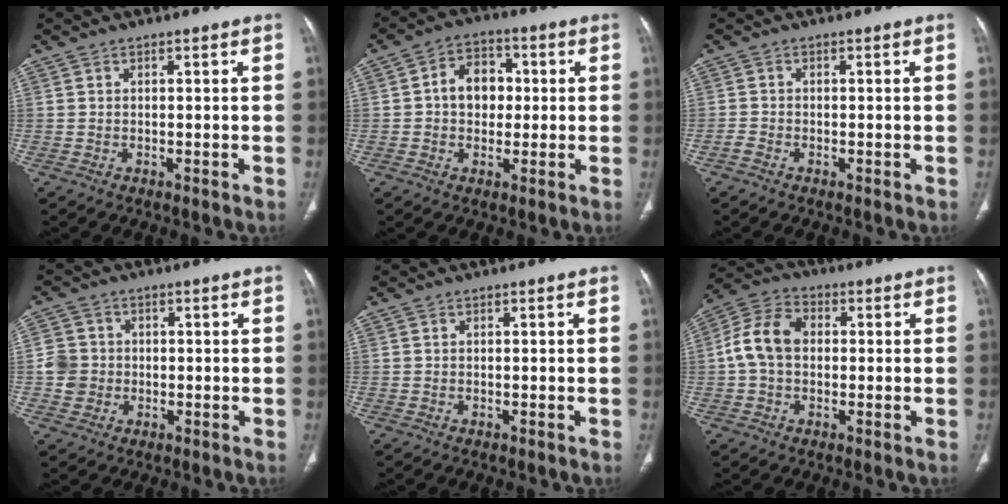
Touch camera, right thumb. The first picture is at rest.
{"total": 8.1, "force": [0.5, 6.2, 5.1], "torque": [-0.051, 0.015, 0.001]}
{"total": 1.2, "force": [-0.8, 0.7, 0.5], "torque": [-0.015, 0.001, -0.021]}
{"total": 4.9, "force": [-0.5, 4.7, 1.2], "torque": [-0.003, 0.009, -0.011]}
{"total": 0.0}
{"total": 9.3, "force": [0.2, 6.8, 6.4], "torque": [-0.117, 0.028, -0.005]}